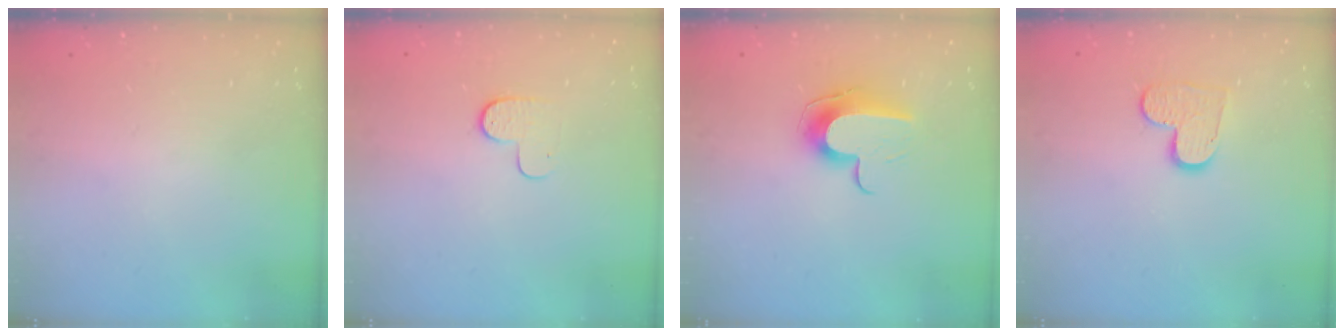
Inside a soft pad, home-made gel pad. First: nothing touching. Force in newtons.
{"total": 6.6, "press": 6.6, "slide": 0.7}
{"total": 10.2, "press": 10.2, "slide": 0.2}
{"total": 8.1, "press": 8.1, "slide": 0.1}